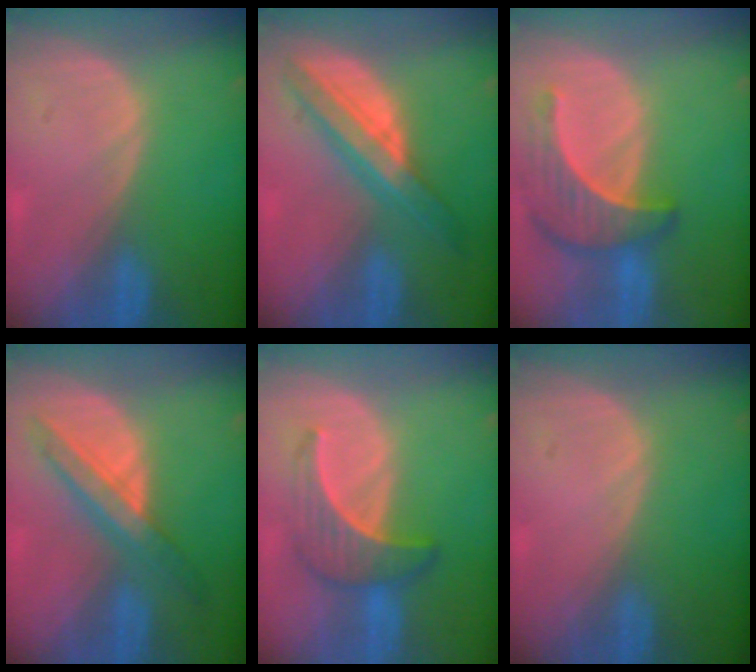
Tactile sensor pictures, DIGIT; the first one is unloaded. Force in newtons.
{"total": 7.5, "press": 7.5, "slide": 0.4}
{"total": 7.6, "press": 7.3, "slide": 1.9}
{"total": 6.4, "press": 6.4, "slide": 0.7}
{"total": 6.5, "press": 6.3, "slide": 1.7}
{"total": 0.0}